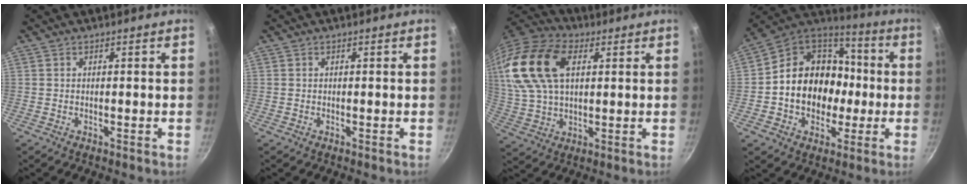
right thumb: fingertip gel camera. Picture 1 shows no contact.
{"total": 0.0}
{"total": 20.7, "force": [6.1, 12.5, 15.3], "torque": [-0.302, 0.006, 0.107]}
{"total": 19.6, "force": [-1.4, 15.8, 11.5], "torque": [-0.158, 0.045, -0.027]}